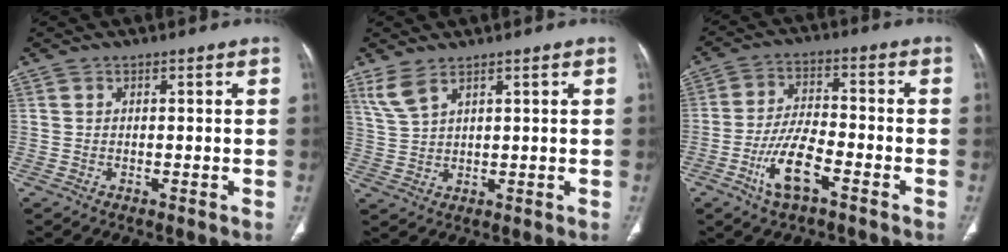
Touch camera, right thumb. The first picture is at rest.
{"total": 4.3, "force": [3.2, 1.3, 2.7], "torque": [-0.057, -0.006, 0.077]}
{"total": 9.6, "force": [-4.8, 3.4, 7.6], "torque": [-0.153, 0.024, -0.088]}